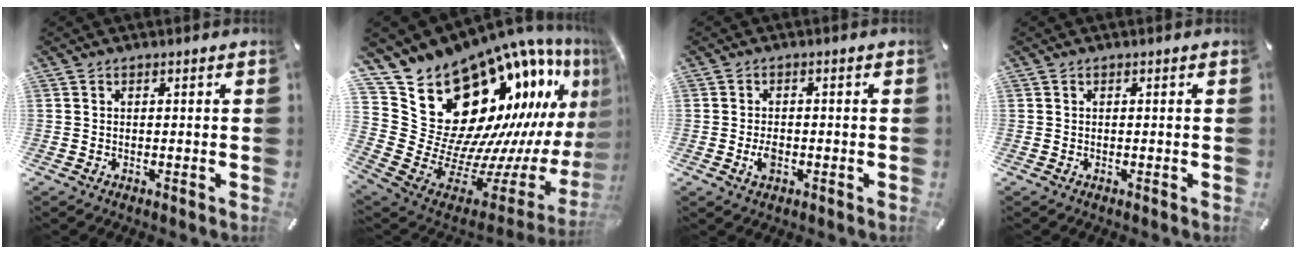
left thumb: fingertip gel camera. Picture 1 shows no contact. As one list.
[{"total": 25.2, "force": [13.8, 15.9, 13.8], "torque": [-0.151, -0.217, 0.311]}, {"total": 3.2, "force": [-1.0, 2.0, 2.3], "torque": [-0.054, -0.001, -0.021]}, {"total": 0.0}]